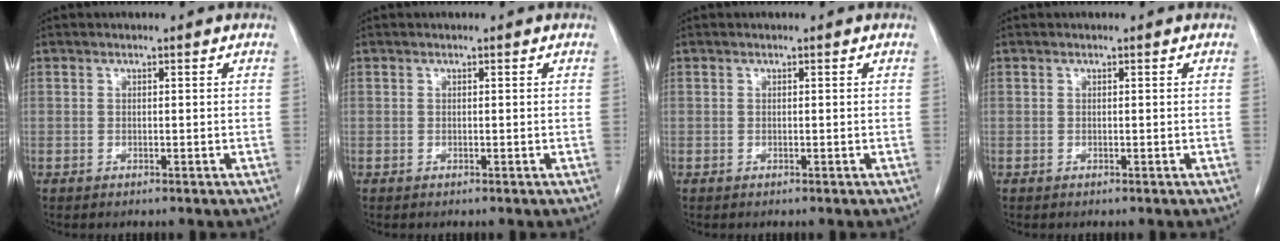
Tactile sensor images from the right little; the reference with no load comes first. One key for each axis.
{"total": 0.0}
{"total": 0.0}
{"total": 0.0}